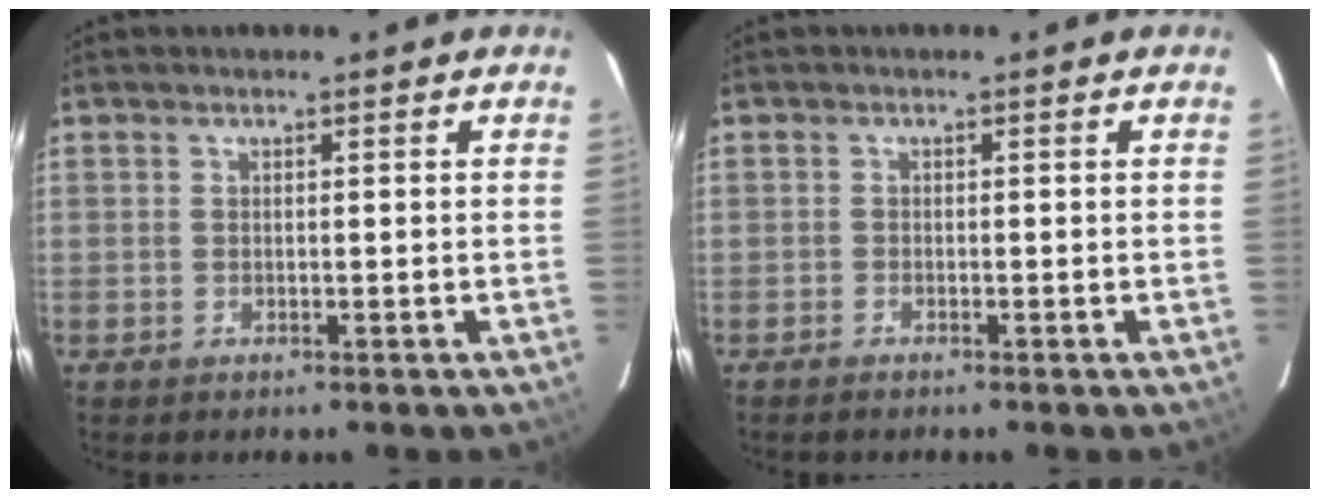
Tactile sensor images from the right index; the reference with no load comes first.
{"total": 0.7, "force": [-0.7, 0.2, 0.2], "torque": [-0.007, -0.001, -0.015]}